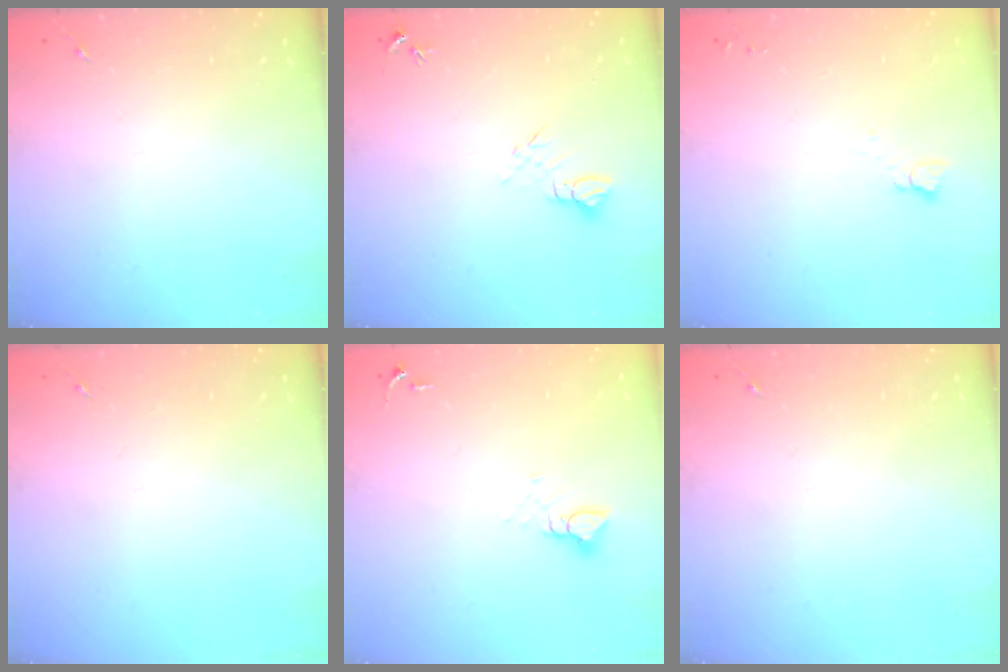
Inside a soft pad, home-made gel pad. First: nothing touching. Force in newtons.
{"total": 5.8, "press": 5.7, "slide": 0.7}
{"total": 2.5, "press": 2.5, "slide": 0.2}
{"total": 0.0}
{"total": 3.5, "press": 3.5, "slide": 0.2}
{"total": 0.0}